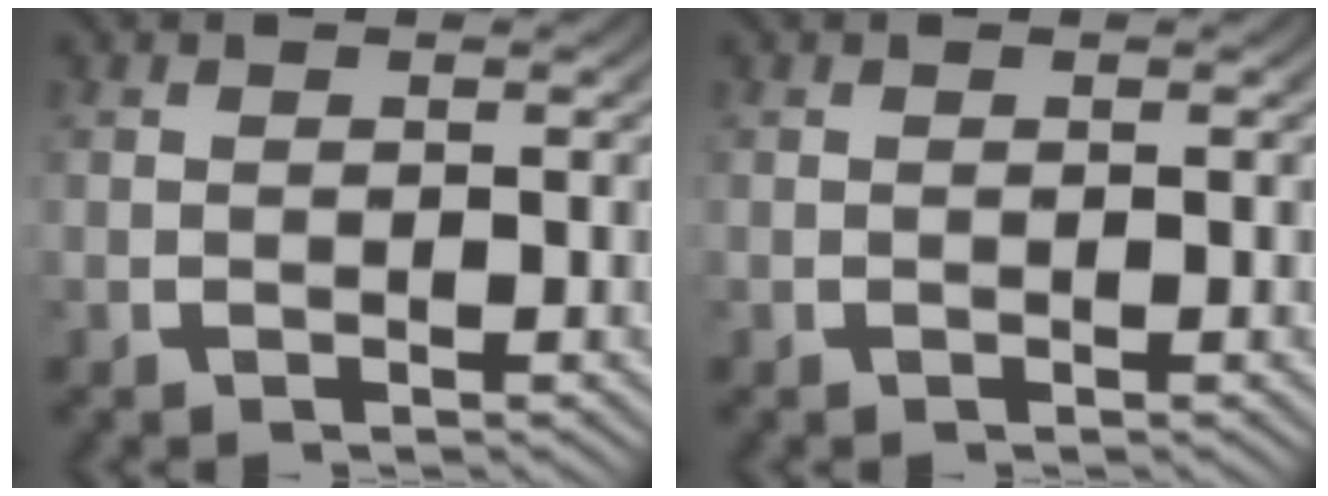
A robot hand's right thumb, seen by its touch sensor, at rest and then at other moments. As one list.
[{"total": 0.0}]